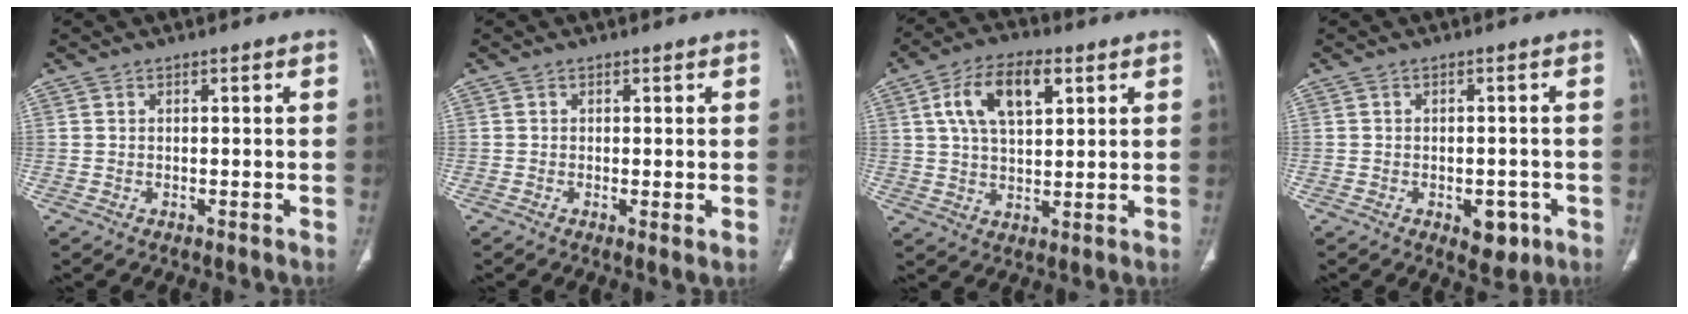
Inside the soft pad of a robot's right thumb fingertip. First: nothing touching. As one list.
[{"total": 1.4, "force": [-0.2, 0.2, 1.4], "torque": [-0.030, -0.009, -0.006]}, {"total": 11.6, "force": [4.3, 6.0, 8.9], "torque": [-0.150, 0.002, 0.075]}, {"total": 4.8, "force": [-2.1, 2.8, 3.3], "torque": [-0.021, 0.005, -0.019]}]